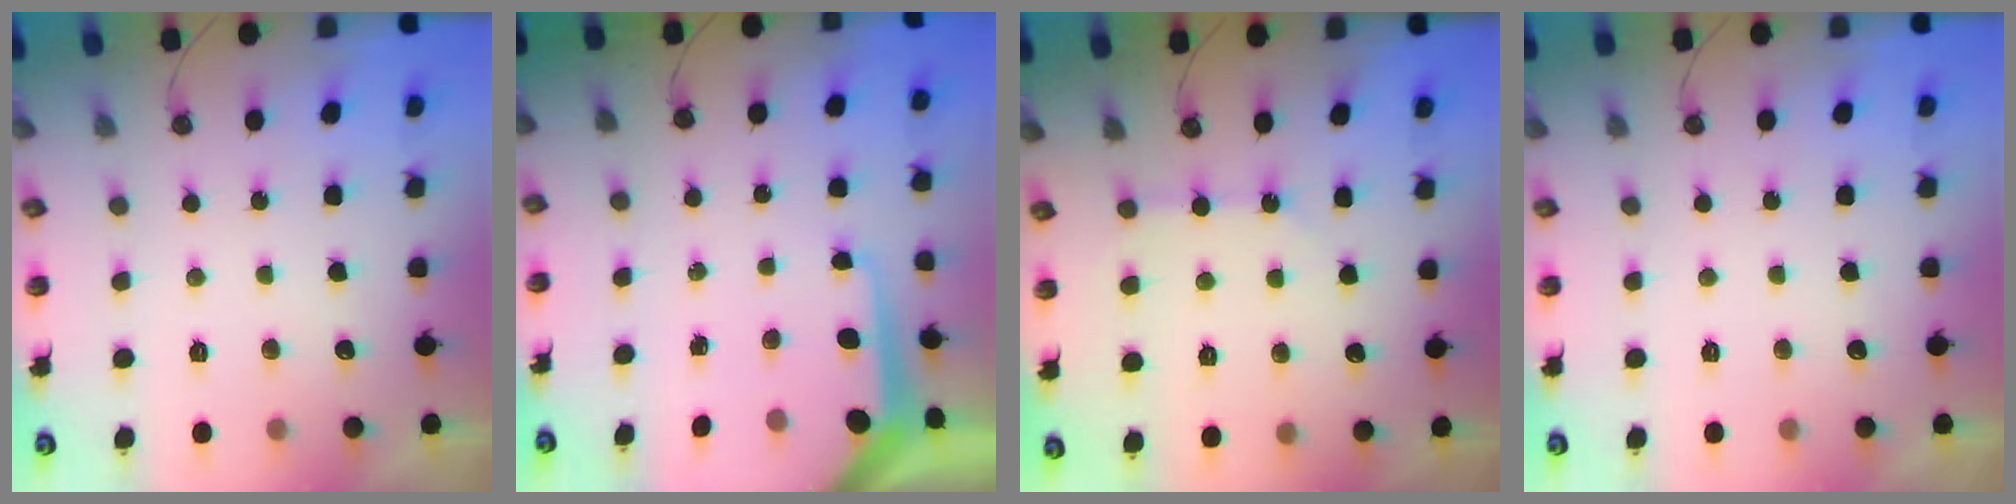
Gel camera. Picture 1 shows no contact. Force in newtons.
{"total": 8.3, "press": 8.3, "slide": 0.7}
{"total": 3.7, "press": 3.7, "slide": 0.4}
{"total": 0.0}